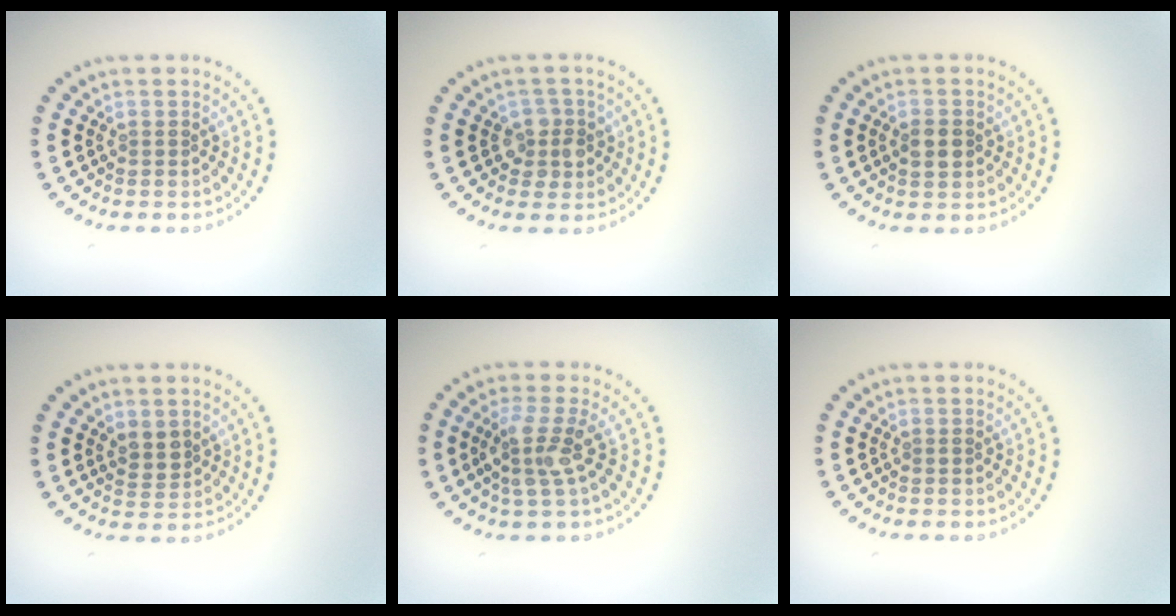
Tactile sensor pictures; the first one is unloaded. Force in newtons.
{"total": 2.3, "press": 2.0, "slide": 1.1}
{"total": 2.3, "press": 2.3, "slide": 0.0}
{"total": 2.0, "press": 1.8, "slide": 0.8}
{"total": 3.1, "press": 2.6, "slide": 1.6}
{"total": 0.0}